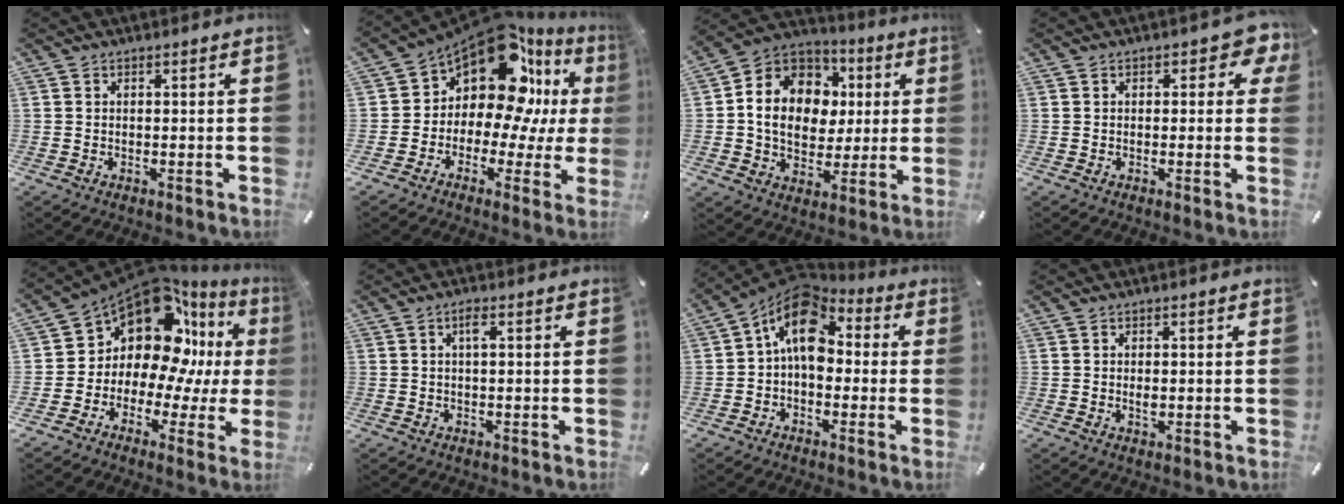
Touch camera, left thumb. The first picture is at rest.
{"total": 17.1, "force": [9.2, 10.0, 10.3], "torque": [-0.179, -0.089, 0.156]}
{"total": 13.2, "force": [1.3, 11.4, 6.5], "torque": [-0.131, 0.000, 0.026]}
{"total": 4.7, "force": [1.8, 2.7, 3.4], "torque": [-0.038, -0.002, 0.025]}
{"total": 15.6, "force": [8.0, 10.2, 8.7], "torque": [-0.167, -0.090, 0.133]}
{"total": 2.1, "force": [0.5, 0.5, 1.9], "torque": [-0.040, 0.004, 0.007]}
{"total": 12.6, "force": [2.0, 8.3, 9.3], "torque": [-0.162, 0.001, 0.033]}
{"total": 1.3, "force": [0.0, 0.8, 1.1], "torque": [-0.021, 0.002, -0.001]}